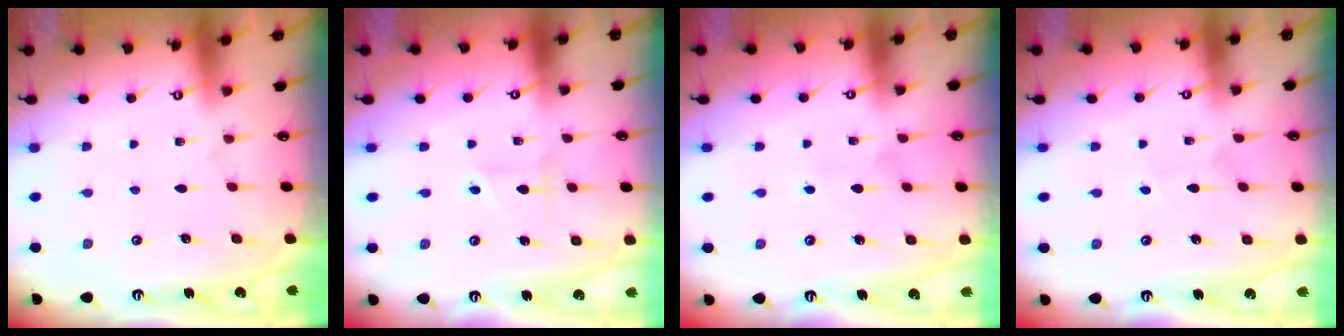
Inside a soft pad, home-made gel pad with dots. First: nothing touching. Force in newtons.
{"total": 1.7, "press": 1.5, "slide": 0.9}
{"total": 4.6, "press": 4.6, "slide": 0.4}
{"total": 2.5, "press": 2.5, "slide": 0.1}